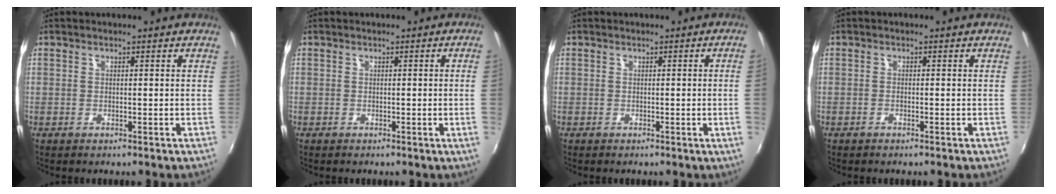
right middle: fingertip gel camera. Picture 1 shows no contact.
{"total": 2.3, "force": [0.1, -1.4, 1.8], "torque": [-0.019, -0.015, 0.004]}
{"total": 2.6, "force": [0.0, -1.5, 2.0], "torque": [-0.023, -0.014, 0.005]}
{"total": 0.7, "force": [-0.6, 0.1, 0.3], "torque": [-0.006, -0.001, -0.014]}